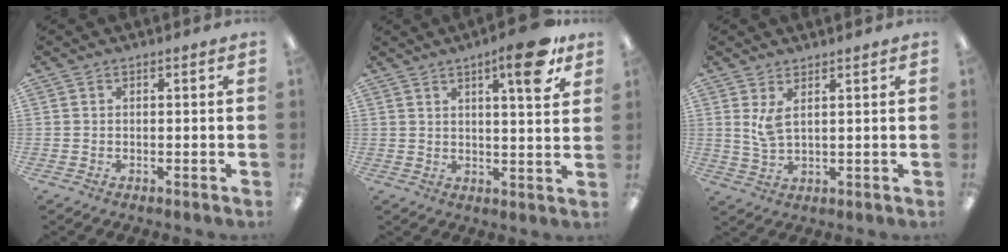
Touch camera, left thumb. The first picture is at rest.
{"total": 11.1, "force": [6.5, 2.6, 8.7], "torque": [-0.116, -0.029, 0.098]}
{"total": 5.0, "force": [2.6, 2.0, 3.8], "torque": [-0.089, -0.006, 0.045]}